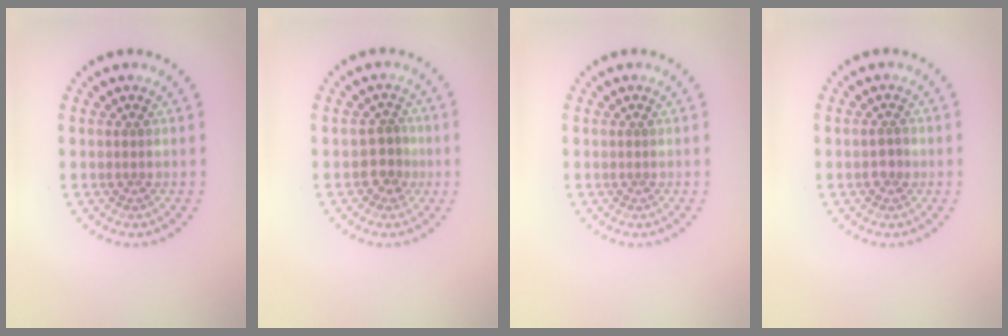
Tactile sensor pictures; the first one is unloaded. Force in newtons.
{"total": 2.0, "press": 1.8, "slide": 0.9}
{"total": 0.0}
{"total": 1.2, "press": 1.1, "slide": 0.2}